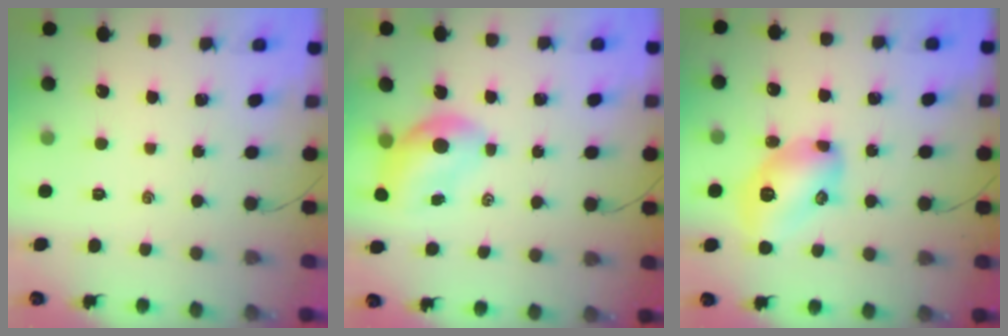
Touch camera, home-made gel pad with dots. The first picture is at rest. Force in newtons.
{"total": 6.7, "press": 6.6, "slide": 0.8}
{"total": 11.7, "press": 11.7, "slide": 0.8}